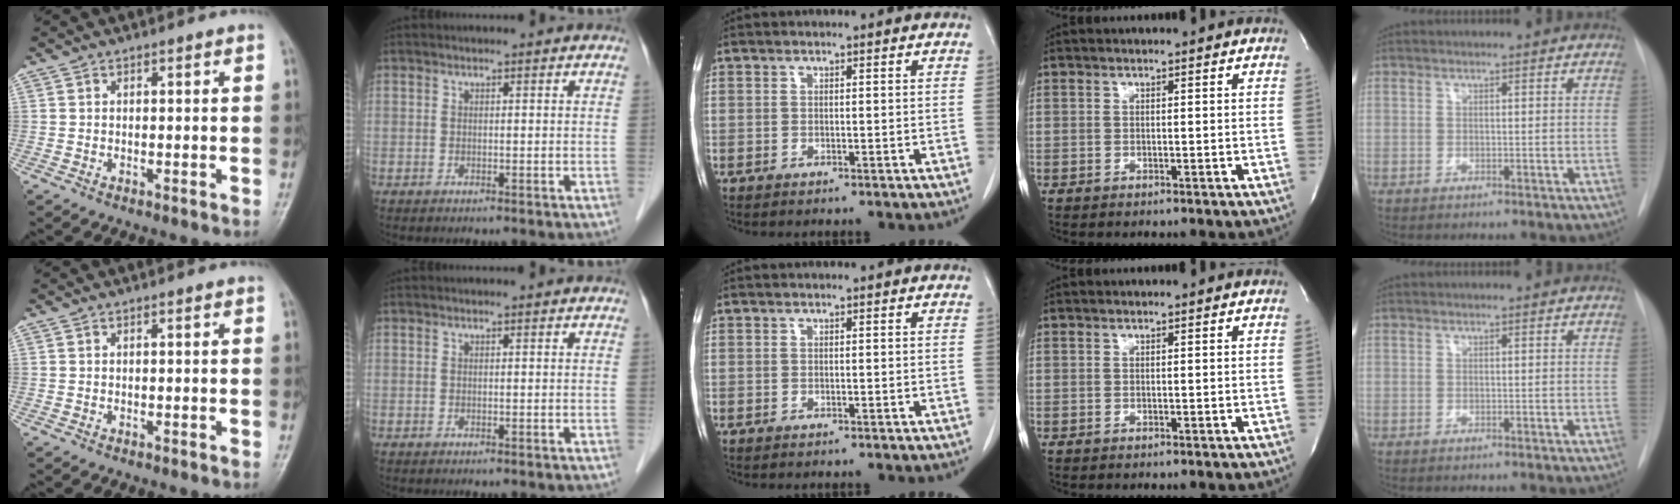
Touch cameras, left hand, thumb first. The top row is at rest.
{}